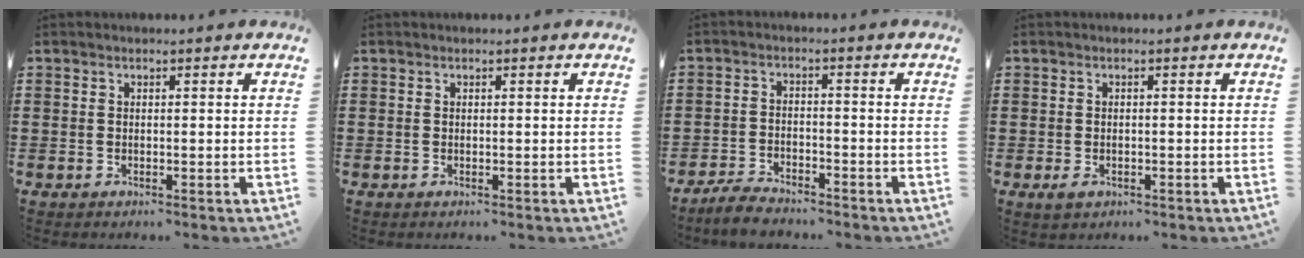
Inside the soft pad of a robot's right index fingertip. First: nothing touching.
{"total": 0.0}
{"total": 3.2, "force": [-3.2, 0.3, 0.5], "torque": [-0.021, 0.002, -0.067]}
{"total": 1.1, "force": [-0.6, 0.6, 0.7], "torque": [-0.015, -0.003, -0.011]}